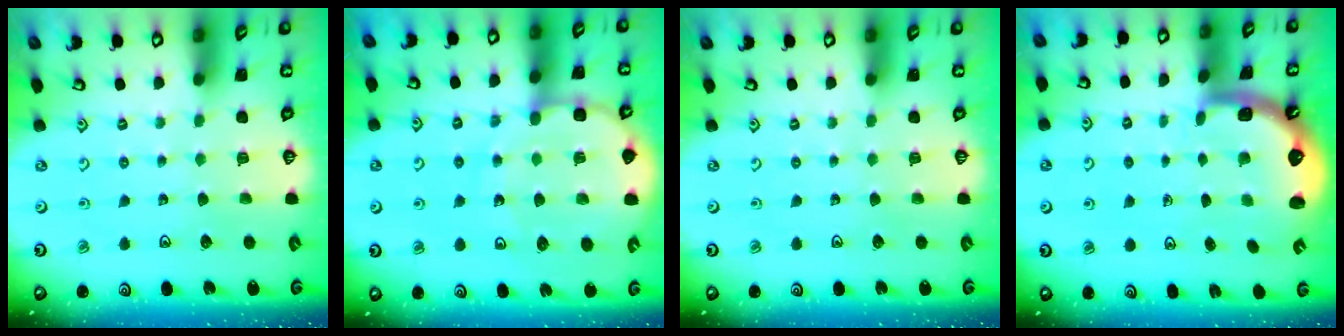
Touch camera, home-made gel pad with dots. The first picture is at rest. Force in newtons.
{"total": 12.4, "press": 12.0, "slide": 2.7}
{"total": 0.0}
{"total": 1.7, "press": 1.5, "slide": 0.7}